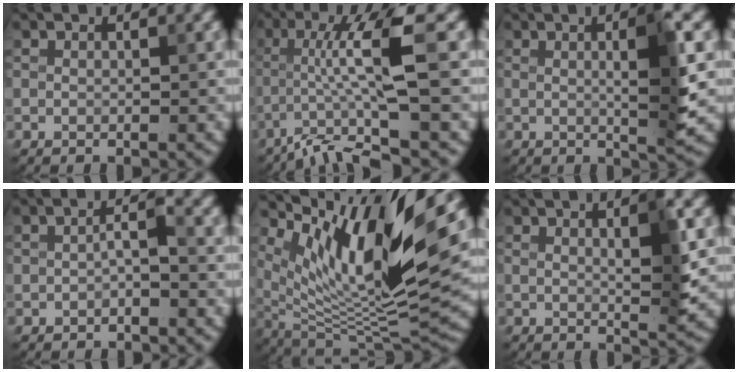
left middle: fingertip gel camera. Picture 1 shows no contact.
{"total": 5.5, "force": [-1.6, -0.1, 5.3], "torque": [-0.103, 0.008, -0.034]}
{"total": 5.4, "force": [0.8, 0.8, 5.3], "torque": [-0.076, 0.004, 0.013]}
{"total": 1.6, "force": [-0.7, 0.9, 1.1], "torque": [-0.019, 0.005, -0.013]}
{"total": 12.3, "force": [6.5, 3.5, 9.8], "torque": [-0.172, -0.006, 0.130]}
{"total": 4.0, "force": [1.1, 0.7, 3.8], "torque": [-0.050, -0.004, 0.016]}